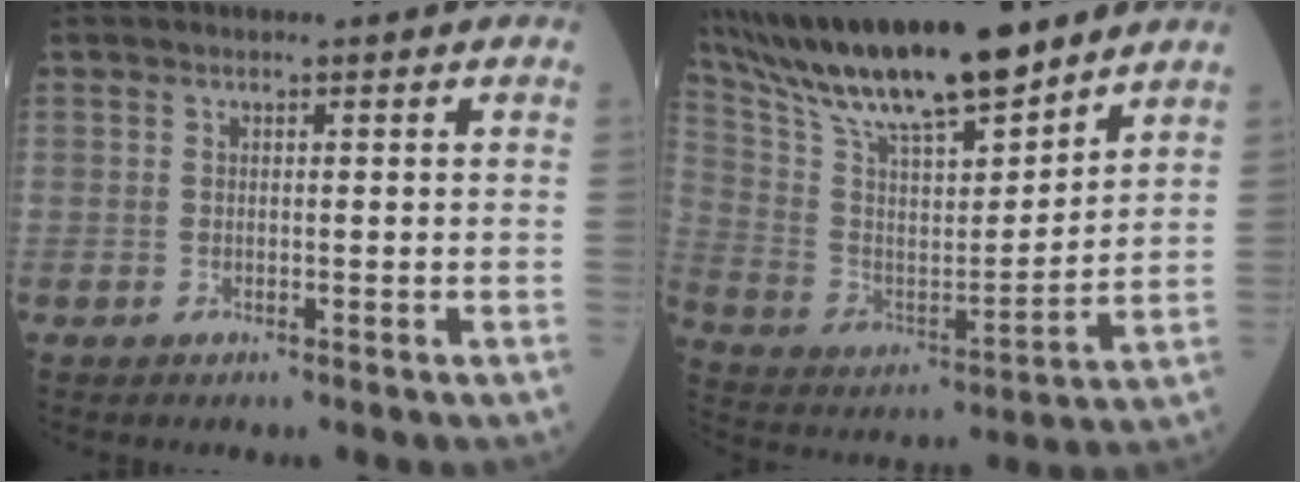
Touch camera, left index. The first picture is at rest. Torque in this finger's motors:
{"motor_torque": [0.37, -0.70, 0.72, 0.14]}